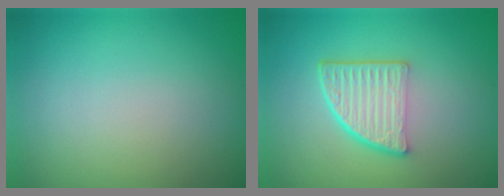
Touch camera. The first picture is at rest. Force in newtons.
{"total": 5.2, "press": 3.5, "slide": 3.8}